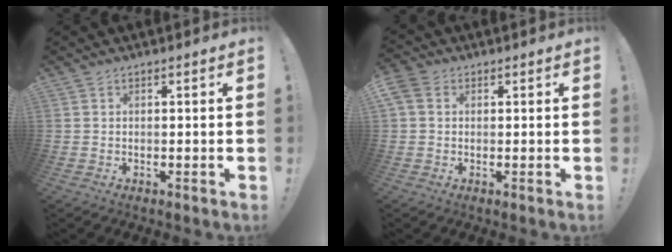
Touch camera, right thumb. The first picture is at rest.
{"total": 4.6, "force": [1.6, 3.4, 2.7], "torque": [-0.058, 0.002, 0.033]}